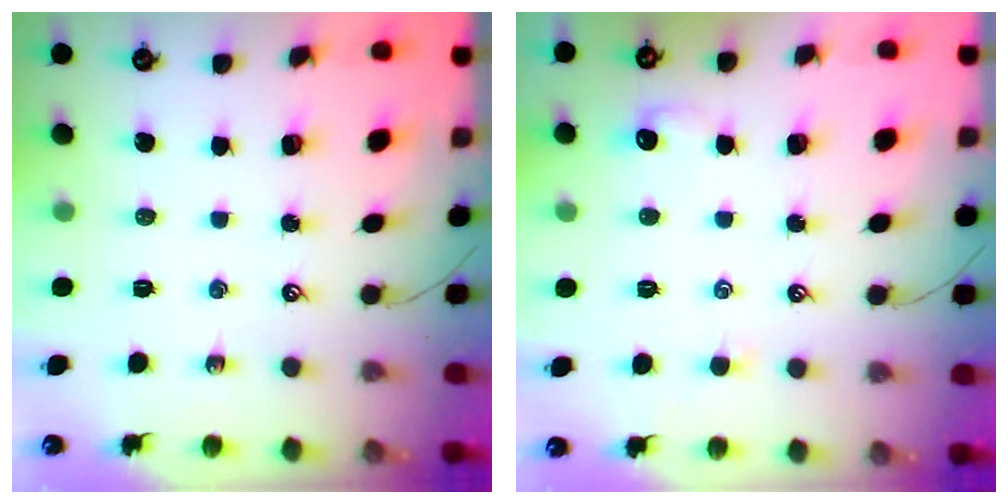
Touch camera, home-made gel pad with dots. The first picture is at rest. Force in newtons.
{"total": 1.3, "press": 1.2, "slide": 0.4}